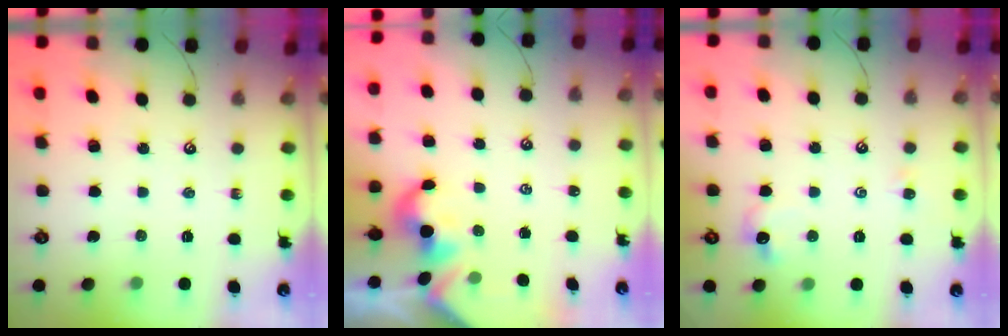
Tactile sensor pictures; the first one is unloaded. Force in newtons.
{"total": 2.1, "press": 2.1, "slide": 0.2}
{"total": 2.4, "press": 2.3, "slide": 0.7}